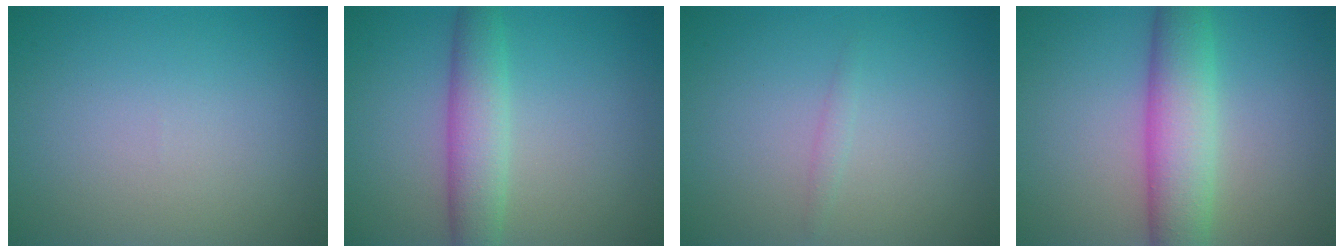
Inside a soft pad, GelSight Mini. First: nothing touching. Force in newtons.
{"total": 4.1, "press": 4.1, "slide": 0.1}
{"total": 0.6, "press": 0.6, "slide": 0.0}
{"total": 6.2, "press": 6.2, "slide": 0.1}